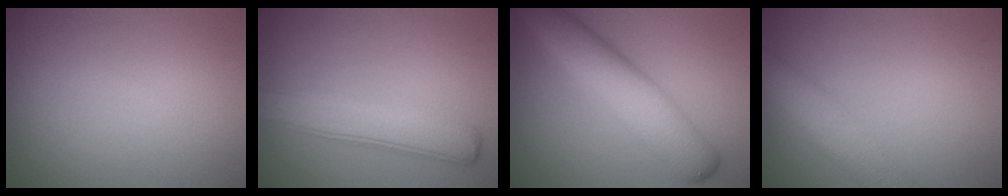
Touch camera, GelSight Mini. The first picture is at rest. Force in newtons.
{"total": 4.8, "press": 4.8, "slide": 0.4}
{"total": 6.5, "press": 6.5, "slide": 0.2}
{"total": 4.1, "press": 4.1, "slide": 0.3}